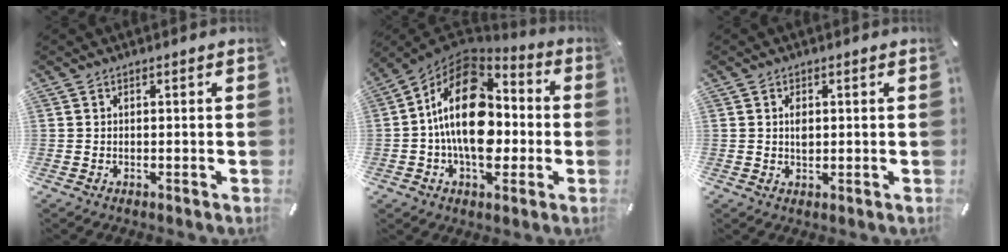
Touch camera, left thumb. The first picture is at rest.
{"total": 21.2, "force": [-0.7, 13.8, 16.1], "torque": [-0.283, 0.009, -0.013]}
{"total": 2.2, "force": [0.3, 1.4, 1.7], "torque": [-0.029, 0.000, 0.003]}